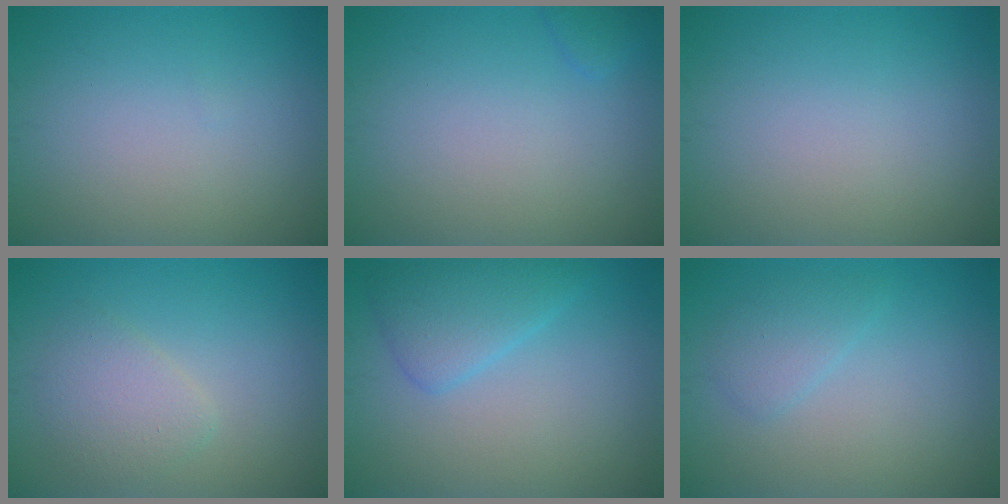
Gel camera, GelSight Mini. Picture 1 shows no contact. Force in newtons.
{"total": 0.8, "press": 0.8, "slide": 0.1}
{"total": 0.0}
{"total": 2.5, "press": 2.5, "slide": 0.1}
{"total": 3.3, "press": 3.3, "slide": 0.2}
{"total": 1.8, "press": 1.8, "slide": 0.1}